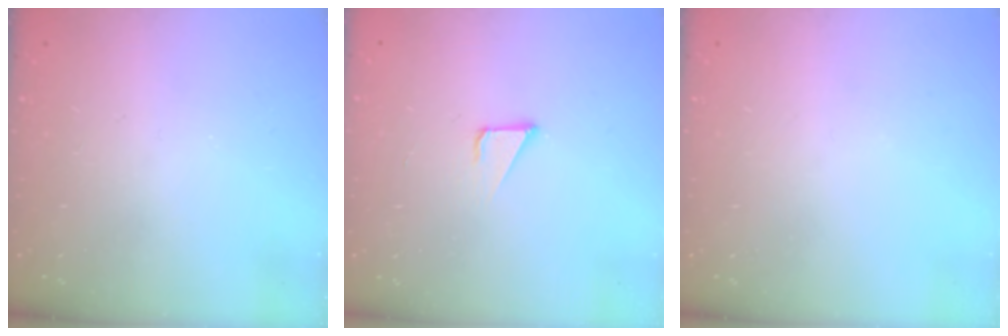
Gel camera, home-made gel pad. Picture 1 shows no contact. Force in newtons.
{"total": 2.1, "press": 2.1, "slide": 0.1}
{"total": 0.0}